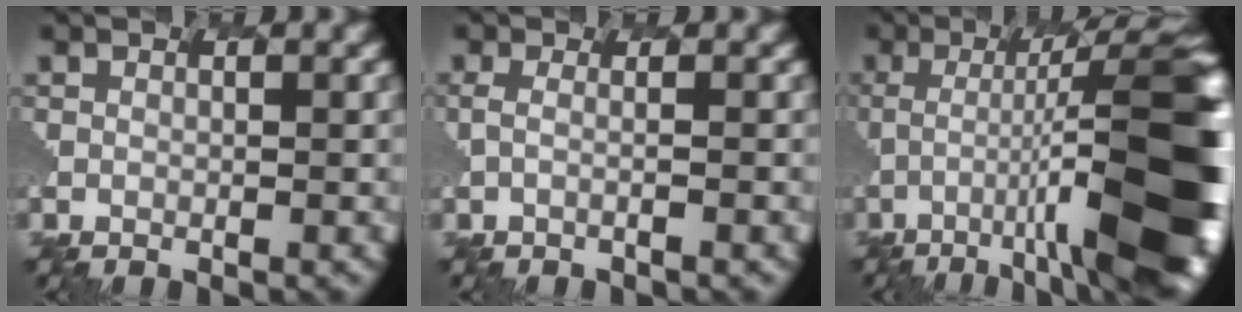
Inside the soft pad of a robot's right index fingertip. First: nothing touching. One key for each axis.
{"total": 0.0}
{"total": 12.5, "fx": -2.9, "fy": 2.2, "fz": 11.9, "tx": -0.172, "ty": 0.025, "tz": -0.050}